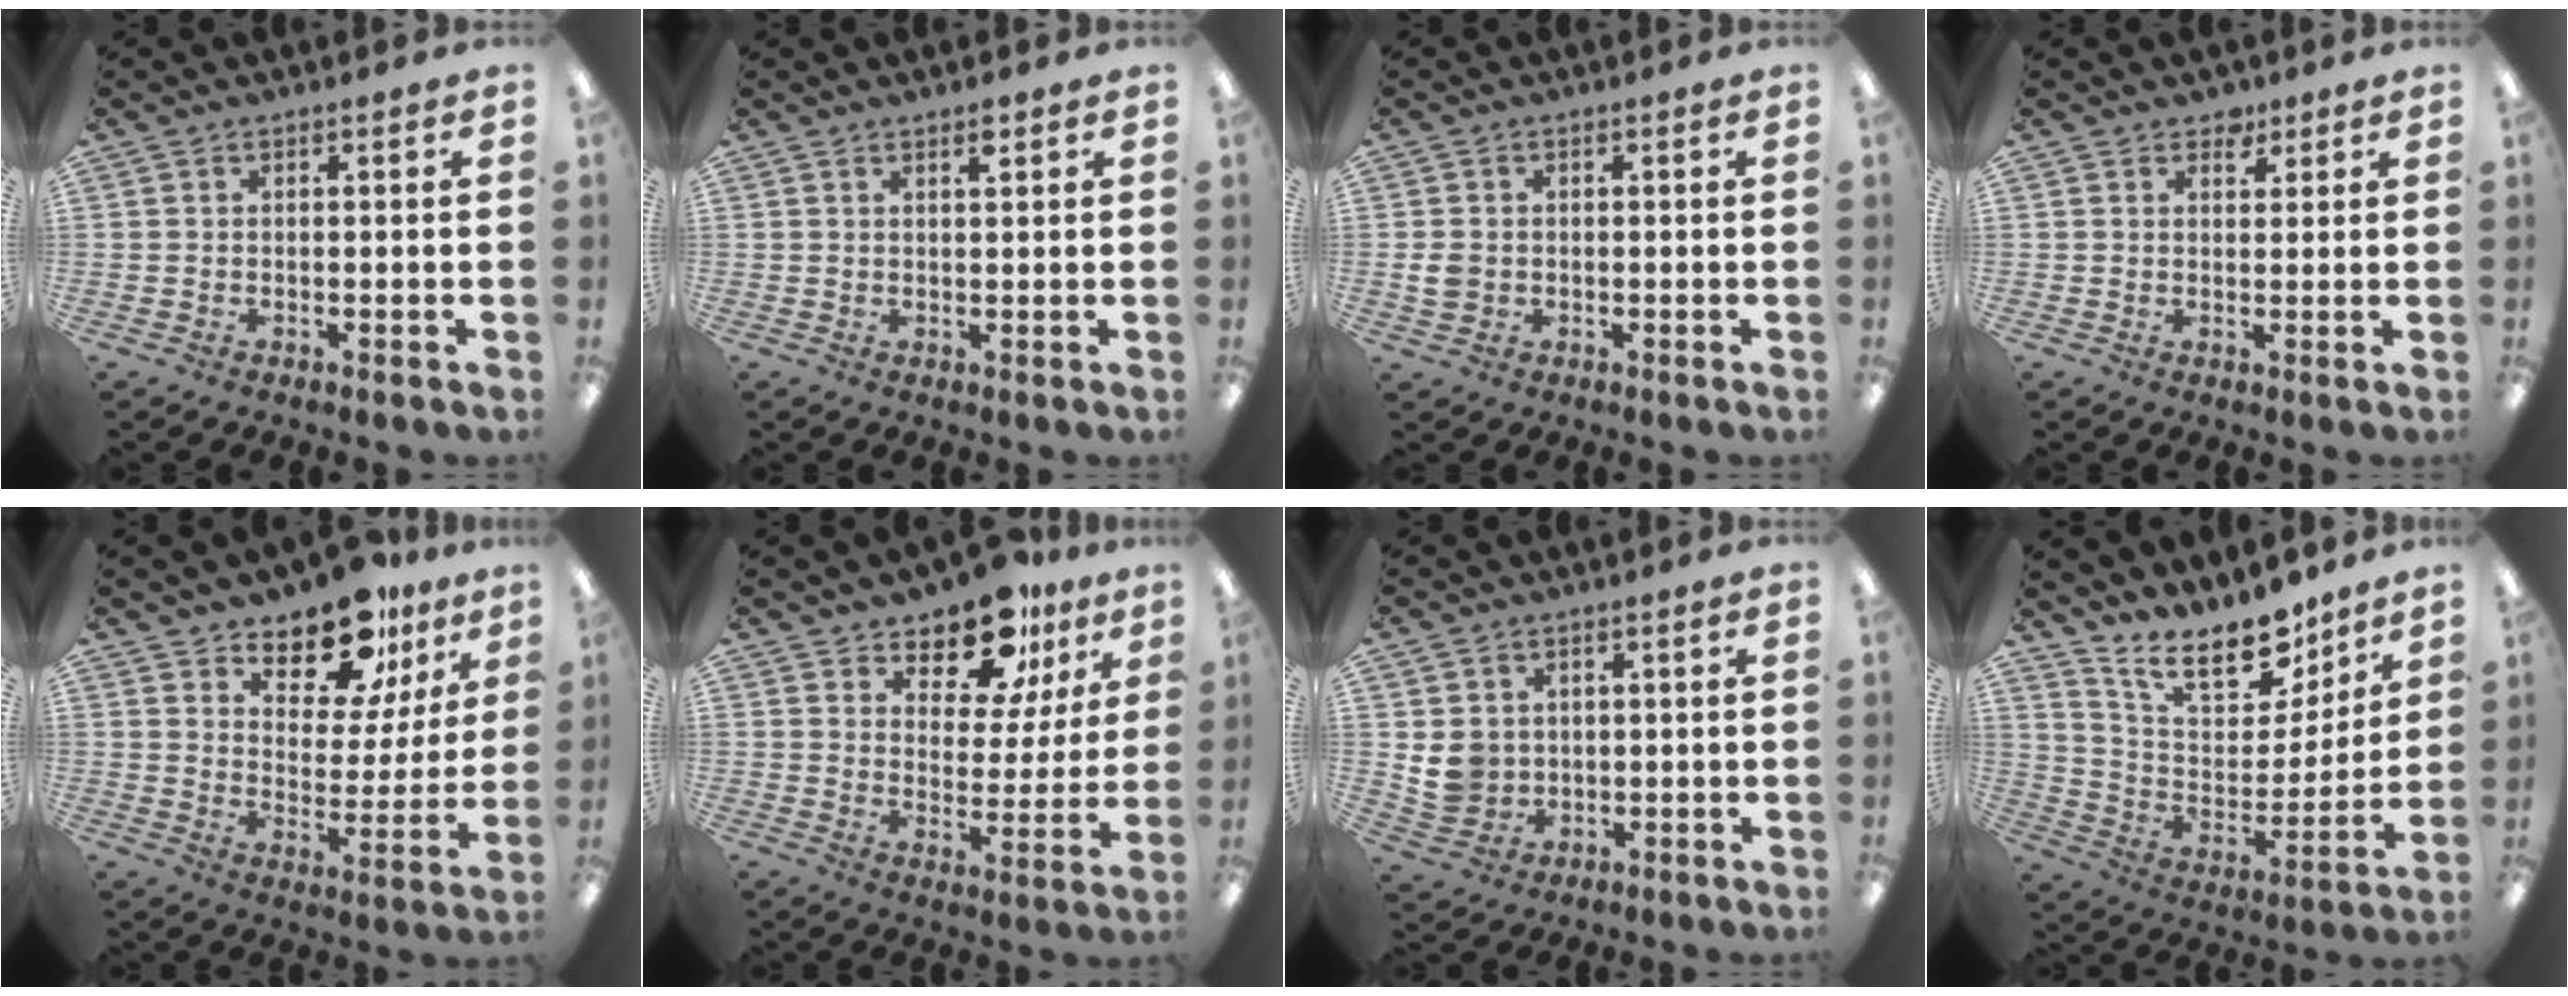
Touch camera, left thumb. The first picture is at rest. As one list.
[{"total": 2.2, "force": [1.6, 0.4, 1.4], "torque": [-0.022, -0.002, 0.027]}, {"total": 3.2, "force": [-0.3, 2.6, 1.8], "torque": [-0.031, 0.001, -0.008]}, {"total": 3.2, "force": [2.4, 1.9, 1.0], "torque": [0.001, -0.009, 0.040]}, {"total": 14.5, "force": [12.0, 5.9, 5.6], "torque": [-0.094, -0.080, 0.214]}, {"total": 13.1, "force": [10.8, 5.4, 5.1], "torque": [-0.081, -0.072, 0.192]}, {"total": 5.9, "force": [1.3, 5.4, 2.0], "torque": [-0.024, 0.006, 0.028]}, {"total": 17.3, "force": [13.7, 7.1, 7.8], "torque": [-0.141, -0.094, 0.244]}]